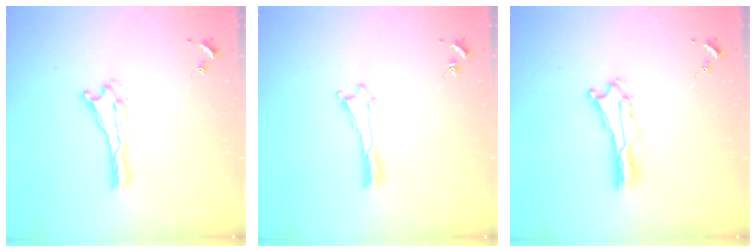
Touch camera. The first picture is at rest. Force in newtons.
{"total": 0.0}
{"total": 2.2, "press": 2.2, "slide": 0.3}